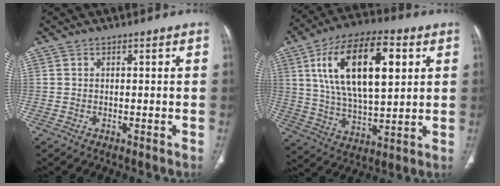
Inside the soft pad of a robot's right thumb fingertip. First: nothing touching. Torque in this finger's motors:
{"motor_torque": [-1.28, 2.66, 2.02, 0.55, 0.66]}